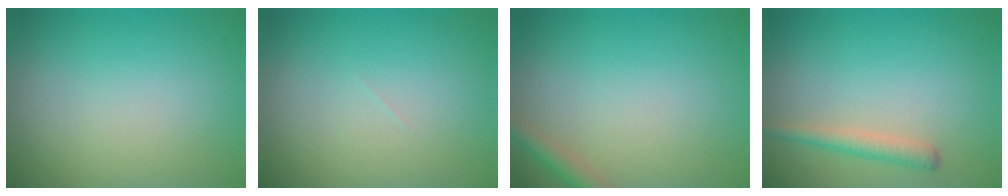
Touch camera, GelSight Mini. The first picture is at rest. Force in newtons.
{"total": 0.0}
{"total": 1.6, "press": 1.6, "slide": 0.1}
{"total": 1.9, "press": 1.9, "slide": 0.1}